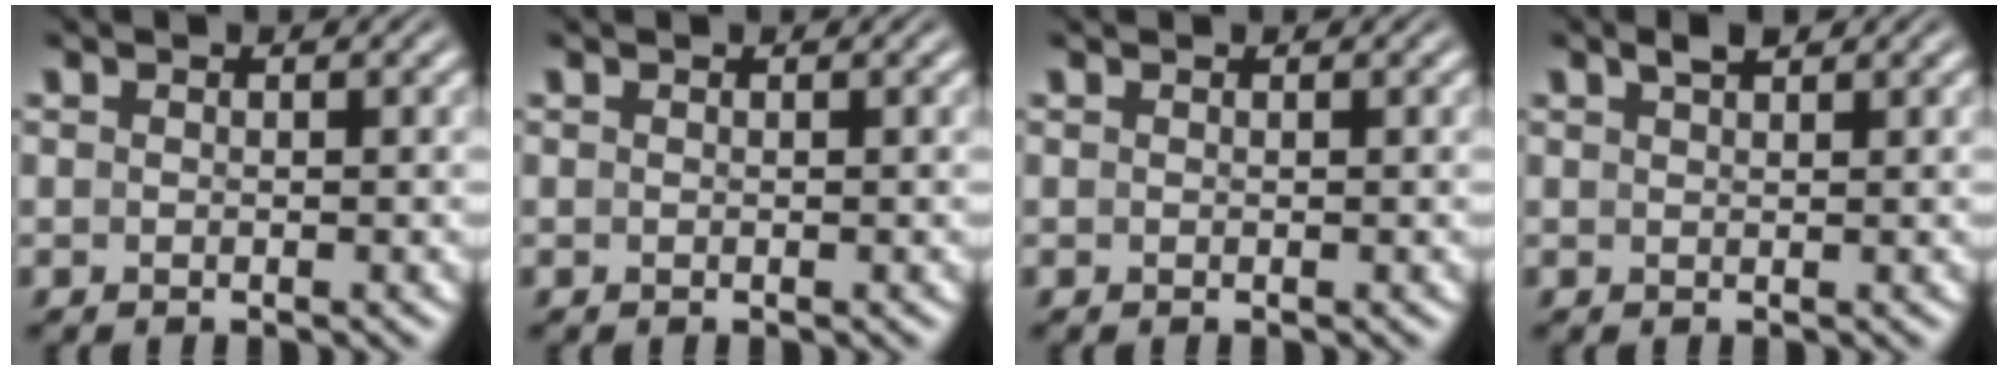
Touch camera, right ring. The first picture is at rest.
{"total": 0.0}
{"total": 0.0}
{"total": 1.3, "force": [1.1, -0.4, 0.6], "torque": [-0.005, 0.002, 0.024]}